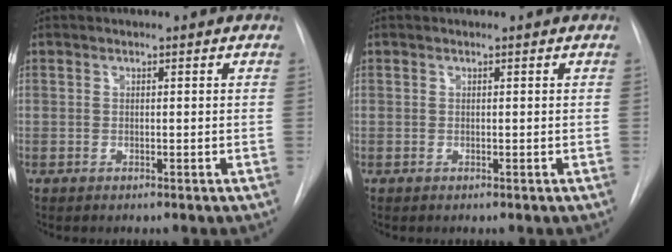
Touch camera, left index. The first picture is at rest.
{"total": 0.0}